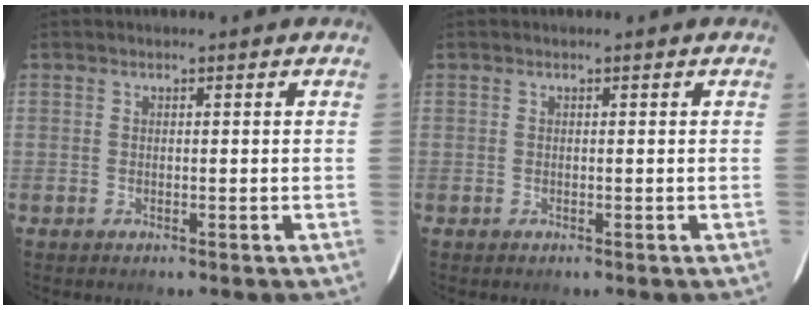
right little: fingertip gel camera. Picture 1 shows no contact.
{"total": 0.0}